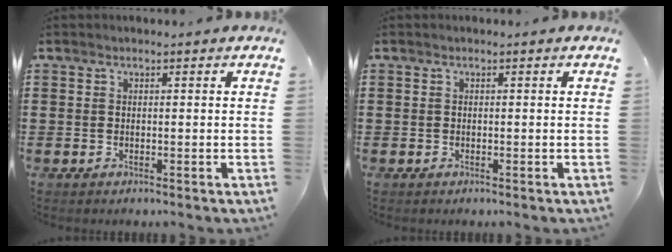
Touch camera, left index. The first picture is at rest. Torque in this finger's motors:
{"motor_torque": [0.09, 0.13, 0.02, 0.00]}